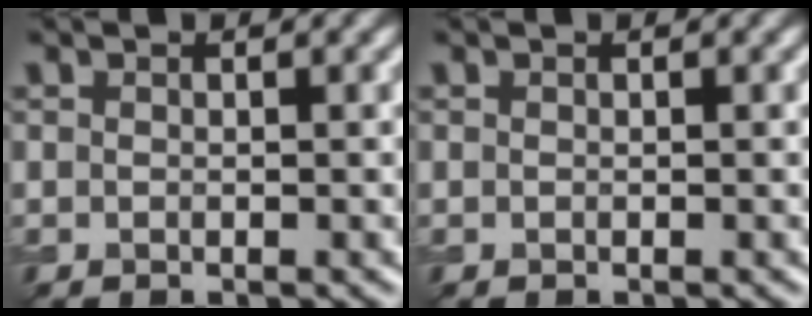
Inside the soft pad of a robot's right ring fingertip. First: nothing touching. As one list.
[{"total": 0.0}]